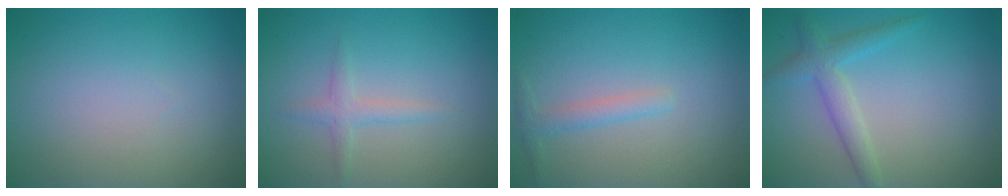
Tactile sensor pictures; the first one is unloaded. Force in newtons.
{"total": 1.5, "press": 1.5, "slide": 0.1}
{"total": 1.5, "press": 1.5, "slide": 0.0}
{"total": 2.8, "press": 2.8, "slide": 0.2}